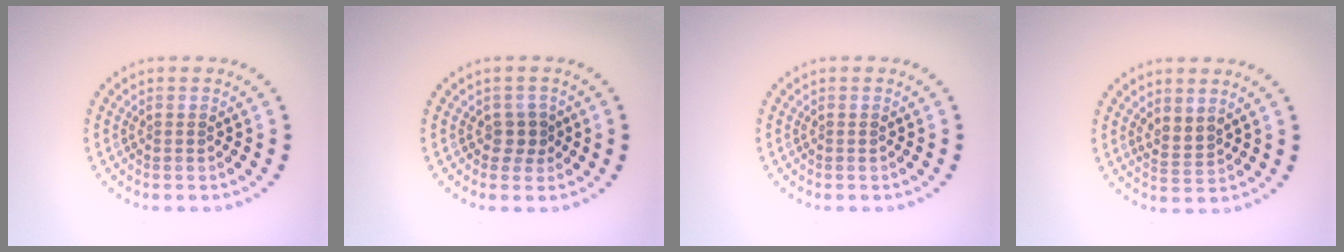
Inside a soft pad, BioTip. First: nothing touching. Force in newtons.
{"total": 1.6, "press": 1.4, "slide": 0.9}
{"total": 0.0}
{"total": 1.7, "press": 1.4, "slide": 1.0}